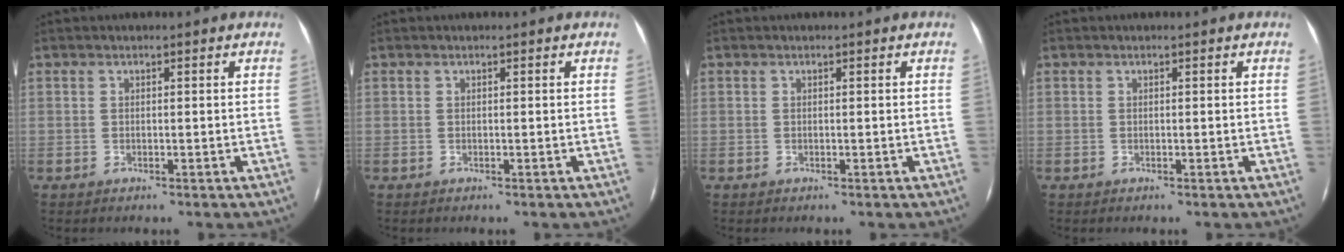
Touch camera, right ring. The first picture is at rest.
{"total": 0.0}
{"total": 0.0}
{"total": 0.0}